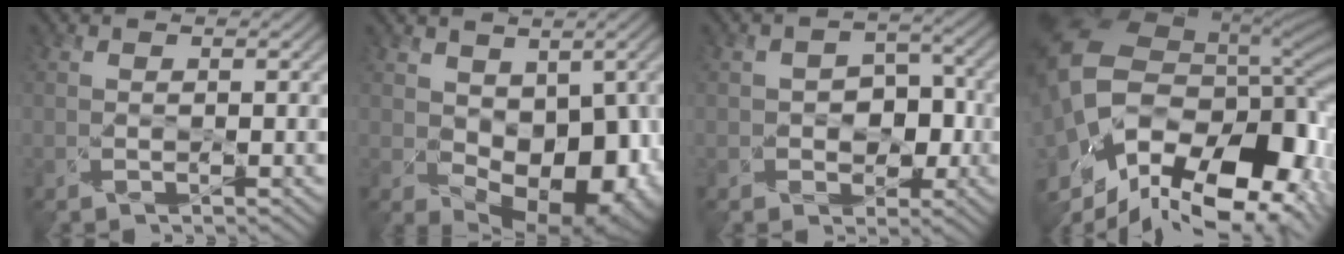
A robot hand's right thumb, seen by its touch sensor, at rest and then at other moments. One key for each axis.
{"total": 12.9, "fx": -1.0, "fy": 9.2, "fz": 9.0, "tx": -0.111, "ty": -0.054, "tz": 0.028}
{"total": 4.5, "fx": -1.4, "fy": 3.8, "fz": 2.1, "tx": 0.007, "ty": 0.003, "tz": -0.018}
{"total": 18.8, "fx": -5.1, "fy": 11.7, "fz": 13.8, "tx": -0.279, "ty": -0.029, "tz": -0.061}